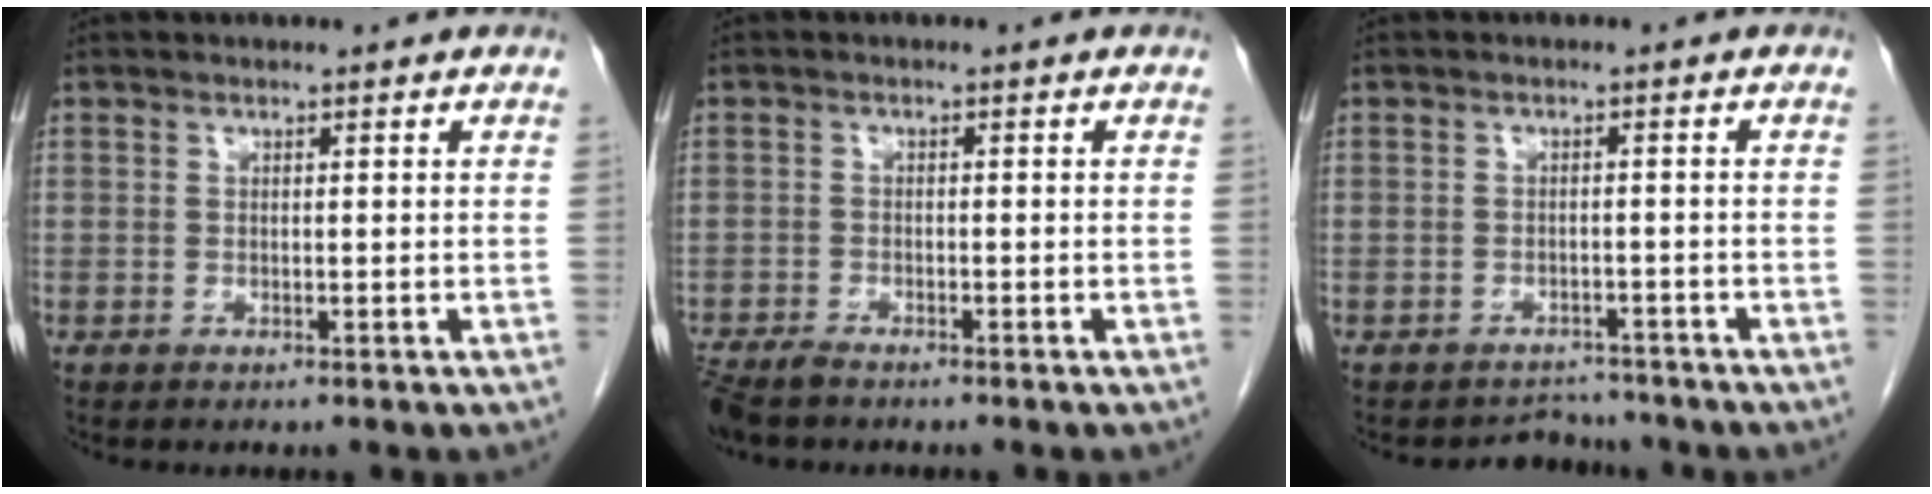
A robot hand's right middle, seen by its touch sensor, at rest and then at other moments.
{"total": 4.2, "force": [-3.6, 1.1, 1.9], "torque": [-0.034, -0.010, -0.064]}
{"total": 3.0, "force": [-2.8, 0.9, -0.8], "torque": [0.004, 0.004, -0.038]}